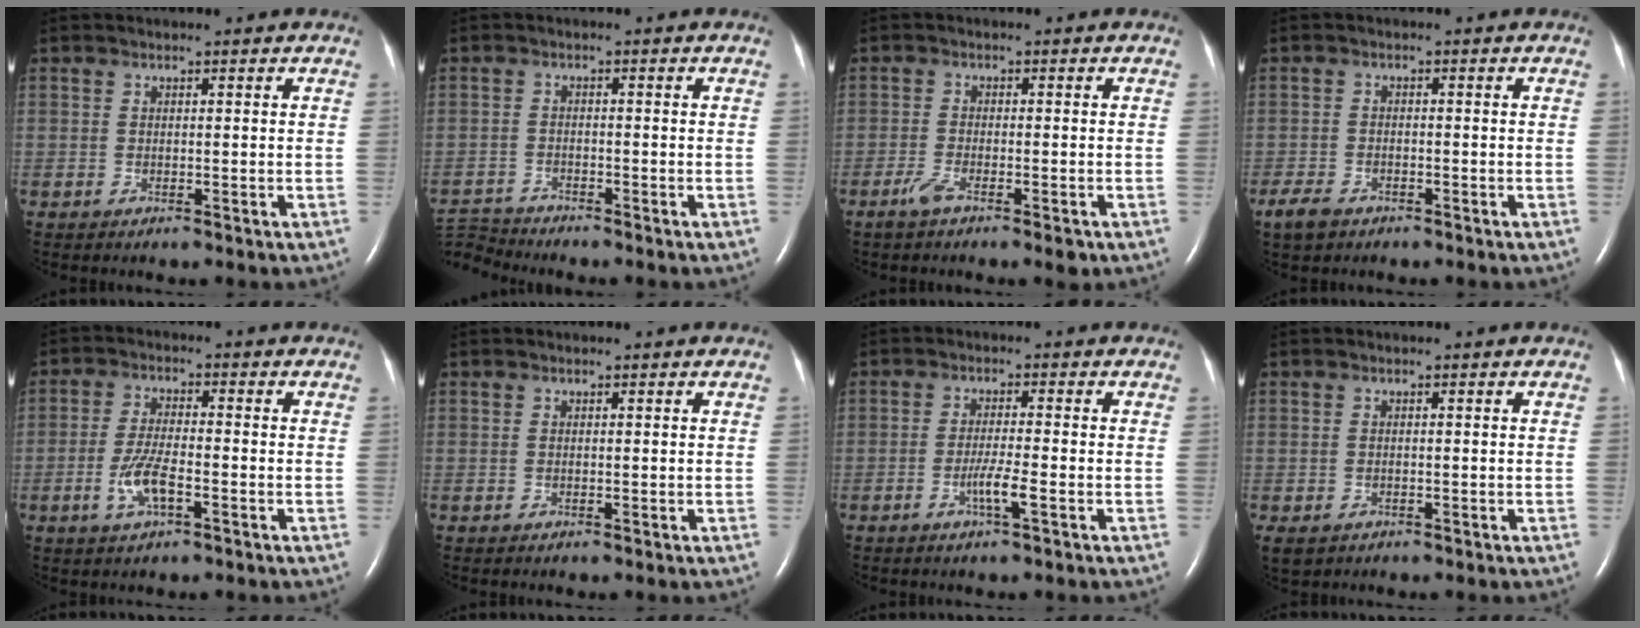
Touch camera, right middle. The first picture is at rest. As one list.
[{"total": 5.1, "force": [-5.0, -0.1, -0.7], "torque": [0.004, -0.005, -0.098]}, {"total": 4.0, "force": [-2.6, 0.8, 3.0], "torque": [-0.061, -0.005, -0.044]}, {"total": 3.5, "force": [-2.5, 1.8, 1.6], "torque": [-0.039, -0.002, -0.041]}, {"total": 5.5, "force": [-2.2, 1.4, 4.9], "torque": [-0.104, -0.003, -0.040]}, {"total": 0.0}, {"total": 3.4, "force": [-1.5, -0.3, 3.0], "torque": [-0.060, -0.004, -0.030]}, {"total": 2.8, "force": [-1.5, 1.9, 1.3], "torque": [-0.027, -0.004, -0.017]}]